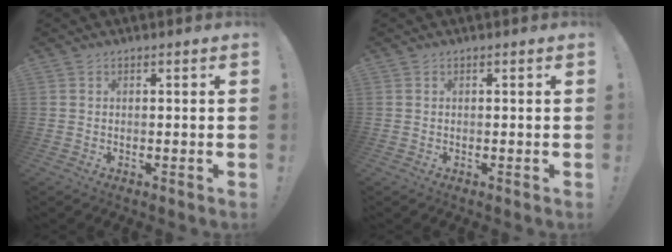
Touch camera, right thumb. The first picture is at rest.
{"total": 0.0}